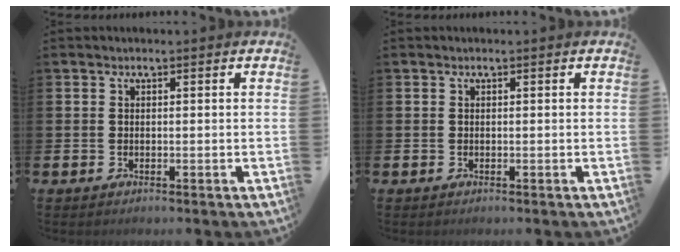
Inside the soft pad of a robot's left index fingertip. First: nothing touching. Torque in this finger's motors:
{"motor_torque": [0.00, 0.00, 0.00, 0.00]}